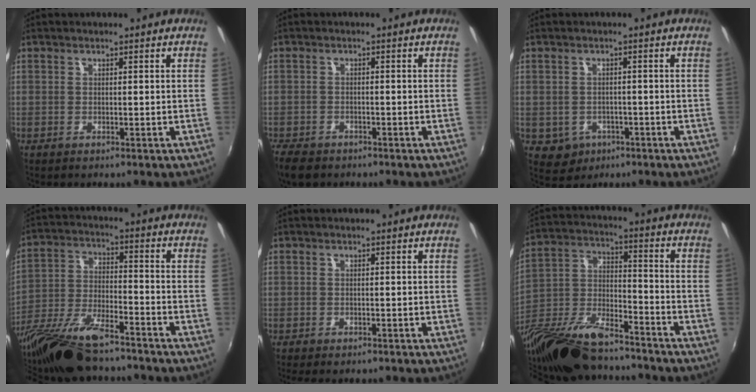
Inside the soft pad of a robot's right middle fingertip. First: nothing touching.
{"total": 5.8, "force": [-4.5, 2.7, 2.4], "torque": [-0.073, -0.019, -0.083]}
{"total": 4.6, "force": [-1.7, 4.0, 1.4], "torque": [-0.039, 0.001, -0.012]}
{"total": 20.5, "force": [-16.1, 5.6, 11.3], "torque": [-0.238, -0.049, -0.288]}
{"total": 1.9, "force": [-1.5, 0.7, 0.9], "torque": [-0.019, -0.011, -0.021]}
{"total": 21.6, "force": [-15.8, 7.7, 12.5], "torque": [-0.267, -0.035, -0.282]}